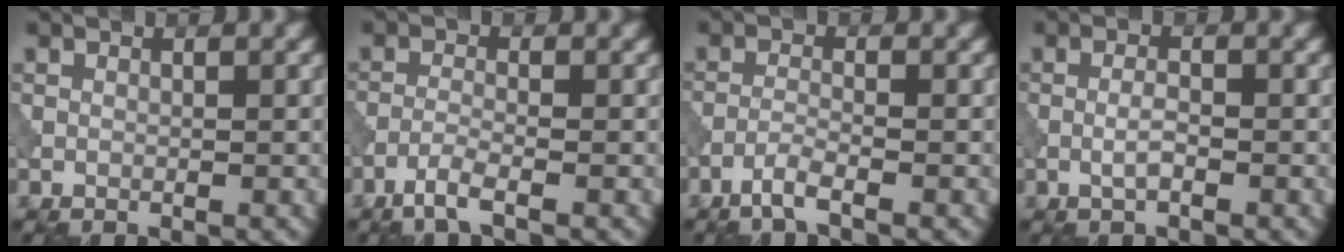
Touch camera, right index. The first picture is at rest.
{"total": 2.3, "force": [-1.6, 0.3, 1.6], "torque": [-0.031, 0.002, -0.042]}
{"total": 2.0, "force": [-1.4, 0.2, 1.4], "torque": [-0.025, 0.004, -0.038]}
{"total": 1.5, "force": [-0.6, 0.4, 1.4], "torque": [-0.030, 0.002, -0.015]}